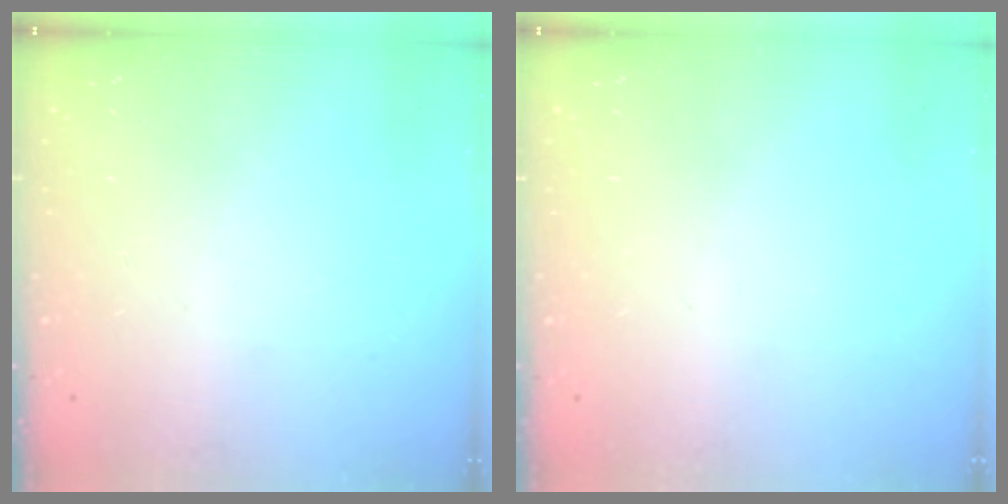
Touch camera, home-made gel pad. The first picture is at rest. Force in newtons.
{"total": 0.0}